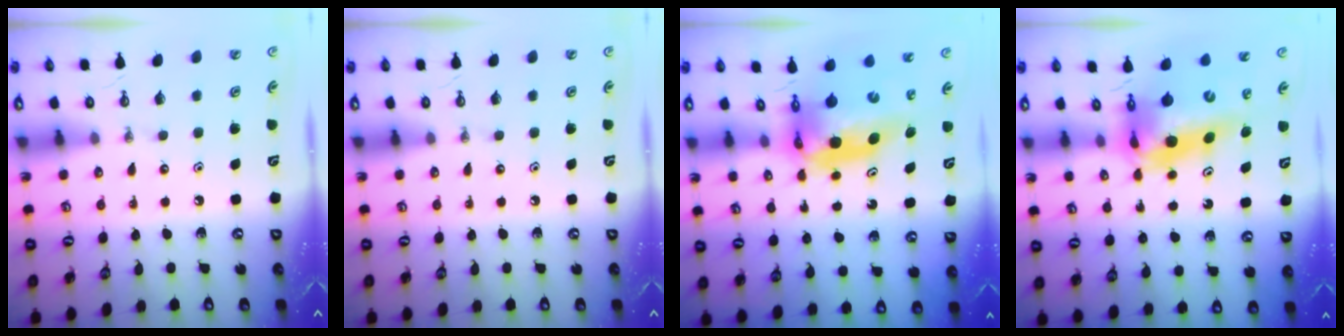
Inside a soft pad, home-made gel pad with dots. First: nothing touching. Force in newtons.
{"total": 0.0}
{"total": 8.8, "press": 8.8, "slide": 0.7}
{"total": 12.2, "press": 12.2, "slide": 1.2}